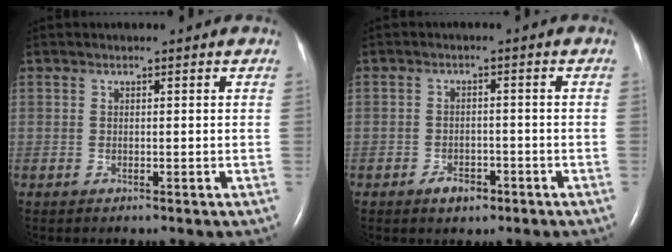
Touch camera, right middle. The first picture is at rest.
{"total": 3.3, "force": [-2.1, 1.8, 1.8], "torque": [-0.030, 0.003, -0.027]}